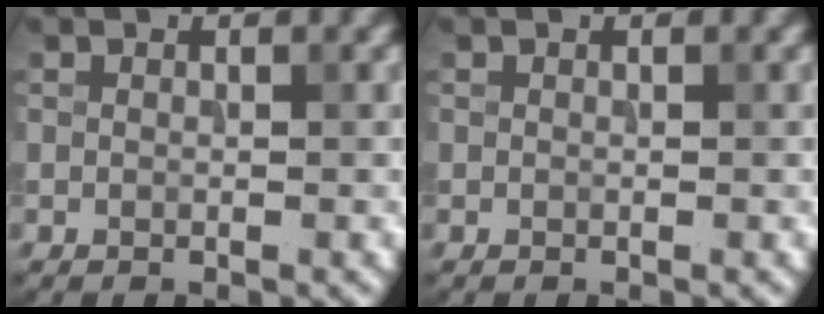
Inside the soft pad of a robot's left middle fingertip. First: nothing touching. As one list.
[{"total": 0.0}]